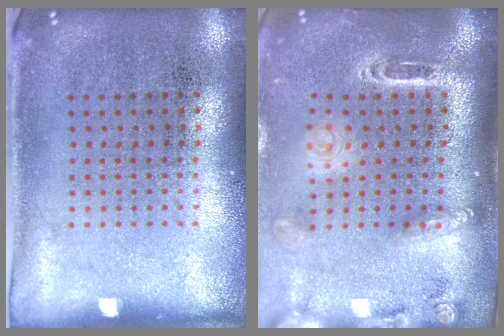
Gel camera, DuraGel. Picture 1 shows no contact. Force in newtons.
{"total": 2.5, "press": 1.8, "slide": 1.7}